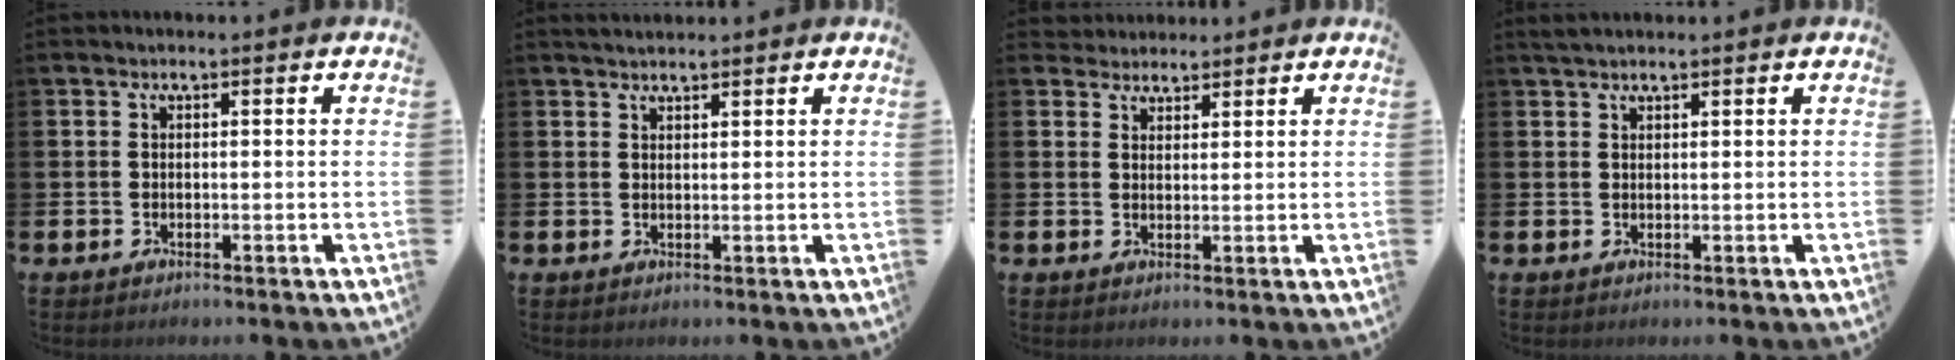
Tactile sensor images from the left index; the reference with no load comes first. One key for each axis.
{"total": 1.7, "fx": 1.7, "fy": 0.4, "fz": 0.3, "tx": 0.001, "ty": -0.003, "tz": 0.029}
{"total": 2.8, "fx": 2.6, "fy": 1.1, "fz": -0.3, "tx": -0.001, "ty": -0.004, "tz": 0.048}
{"total": 1.7, "fx": 1.5, "fy": 0.4, "fz": 0.6, "tx": -0.012, "ty": 0.004, "tz": 0.028}